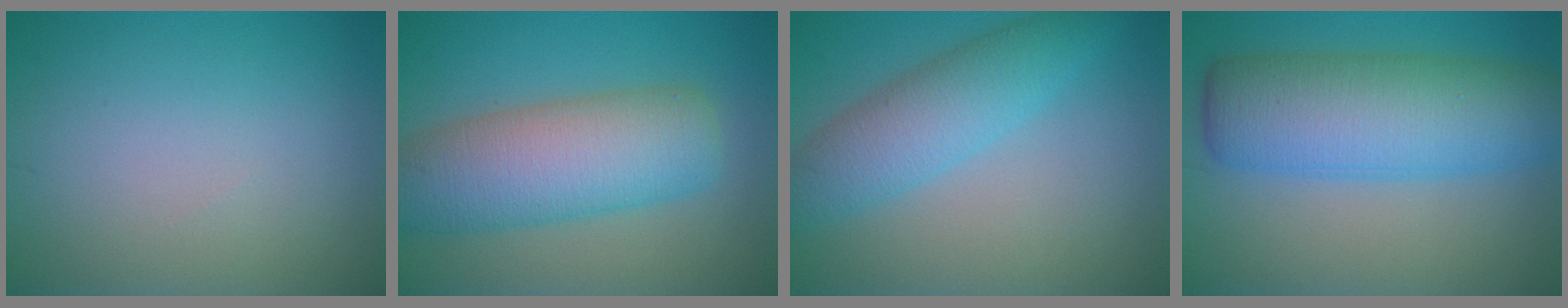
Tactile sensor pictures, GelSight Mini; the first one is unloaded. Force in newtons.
{"total": 9.2, "press": 9.2, "slide": 0.3}
{"total": 5.3, "press": 5.3, "slide": 0.1}
{"total": 10.1, "press": 10.1, "slide": 0.2}